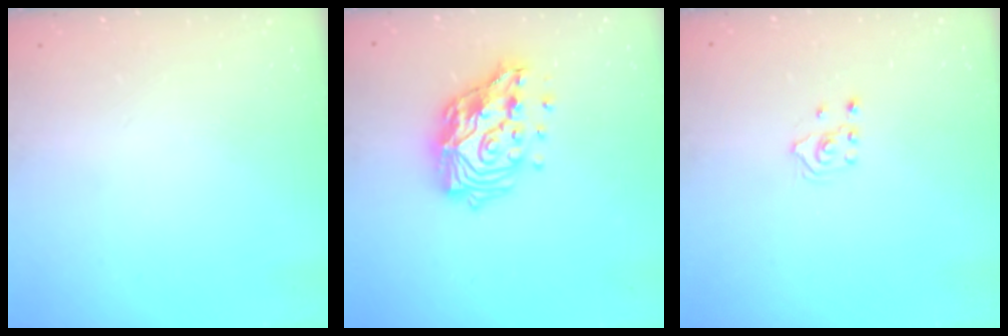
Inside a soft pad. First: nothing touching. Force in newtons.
{"total": 16.3, "press": 16.2, "slide": 1.6}
{"total": 2.1, "press": 1.8, "slide": 0.9}